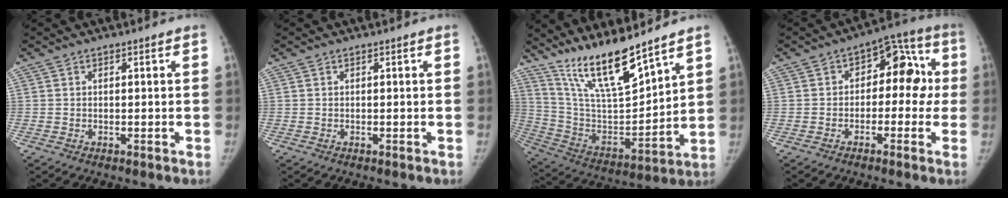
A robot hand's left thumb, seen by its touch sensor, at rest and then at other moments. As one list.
[{"total": 0.0}, {"total": 17.1, "force": [13.6, 3.1, 9.9], "torque": [-0.152, -0.078, 0.264]}, {"total": 11.1, "force": [0.0, 7.2, 8.4], "torque": [-0.045, 0.045, -0.014]}]